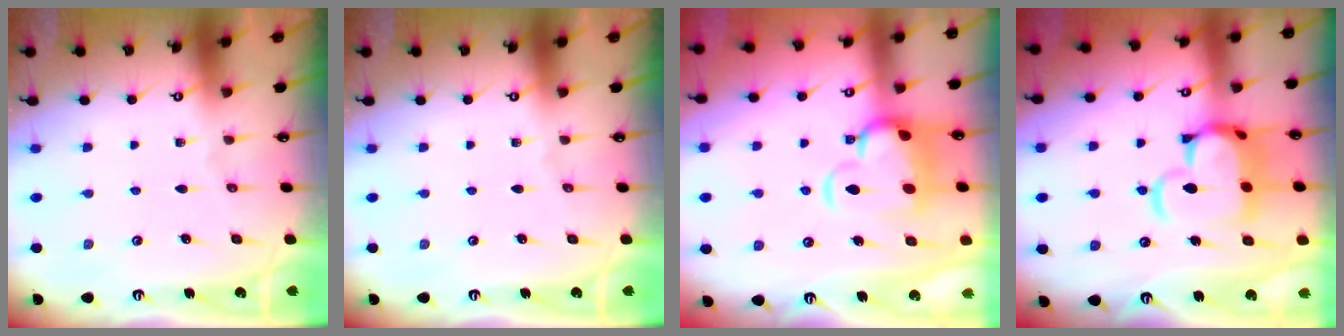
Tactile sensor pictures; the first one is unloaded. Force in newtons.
{"total": 0.0}
{"total": 7.1, "press": 6.8, "slide": 1.9}
{"total": 9.0, "press": 8.8, "slide": 1.9}